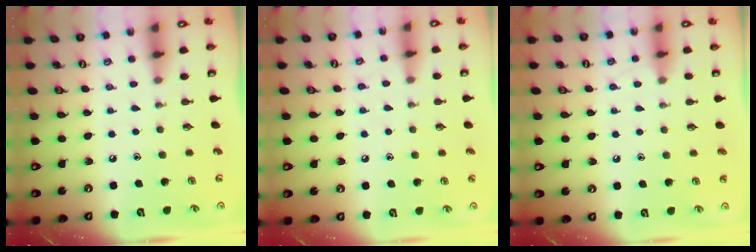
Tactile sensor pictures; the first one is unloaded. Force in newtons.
{"total": 4.6, "press": 4.6, "slide": 0.3}
{"total": 2.4, "press": 2.4, "slide": 0.3}